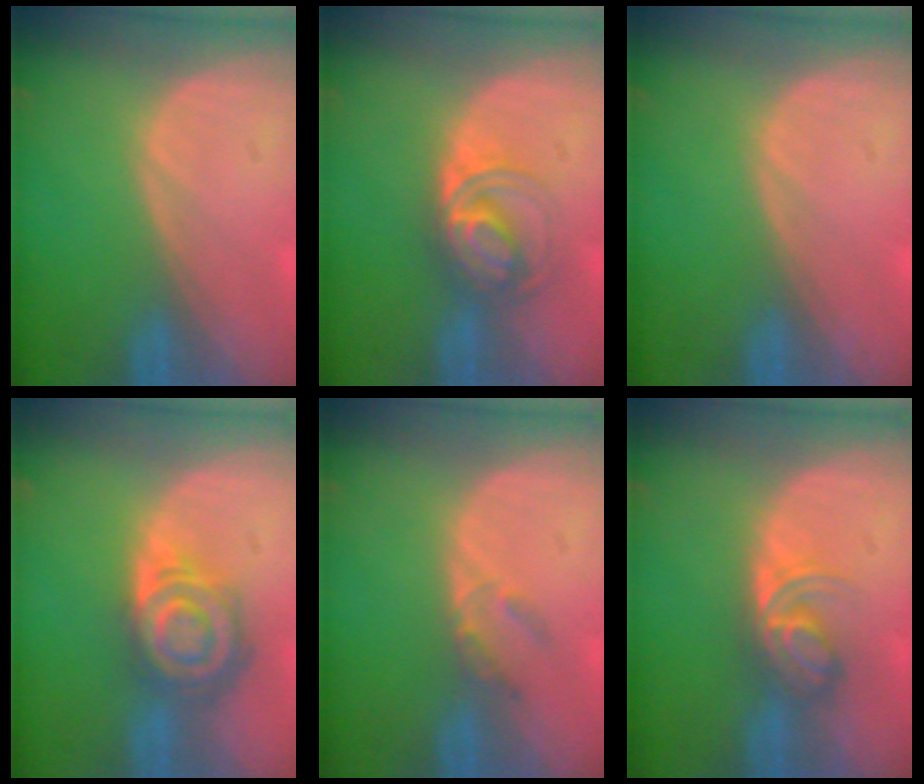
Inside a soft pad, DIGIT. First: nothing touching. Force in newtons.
{"total": 6.0, "press": 5.6, "slide": 2.2}
{"total": 0.0}
{"total": 8.2, "press": 7.2, "slide": 4.0}
{"total": 2.3, "press": 2.0, "slide": 1.1}
{"total": 5.7, "press": 4.8, "slide": 3.1}